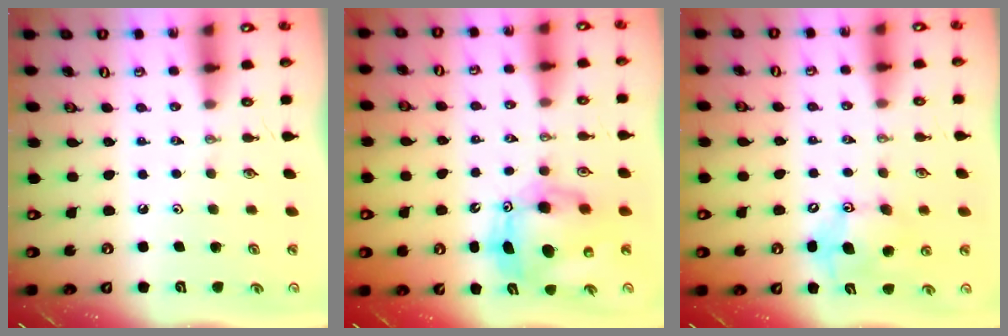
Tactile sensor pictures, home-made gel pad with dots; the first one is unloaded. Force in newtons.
{"total": 11.6, "press": 11.4, "slide": 2.6}
{"total": 11.8, "press": 11.5, "slide": 2.6}